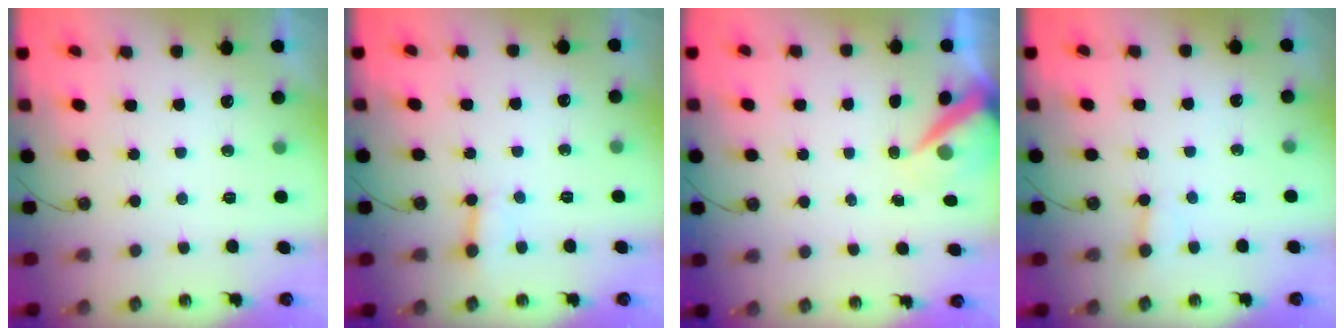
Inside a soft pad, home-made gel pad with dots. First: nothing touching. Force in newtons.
{"total": 3.0, "press": 3.0, "slide": 0.3}
{"total": 6.6, "press": 6.6, "slide": 0.9}
{"total": 2.1, "press": 2.1, "slide": 0.1}